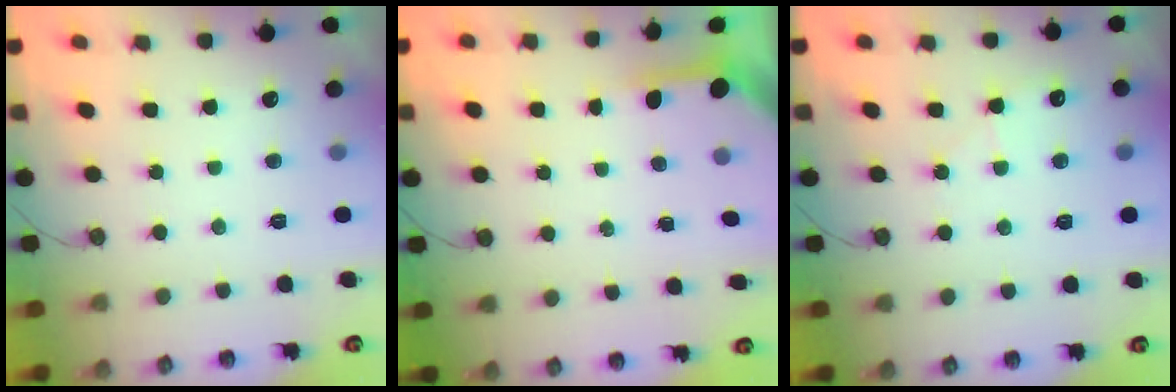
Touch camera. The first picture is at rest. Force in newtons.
{"total": 4.0, "press": 3.9, "slide": 0.4}
{"total": 4.6, "press": 4.5, "slide": 0.7}